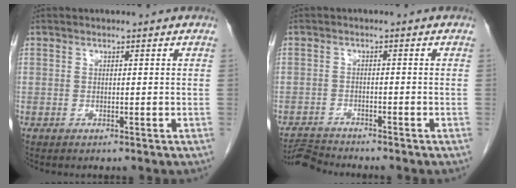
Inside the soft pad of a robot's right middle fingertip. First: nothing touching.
{"total": 3.6, "force": [-3.5, -0.5, -0.3], "torque": [0.007, -0.016, -0.061]}